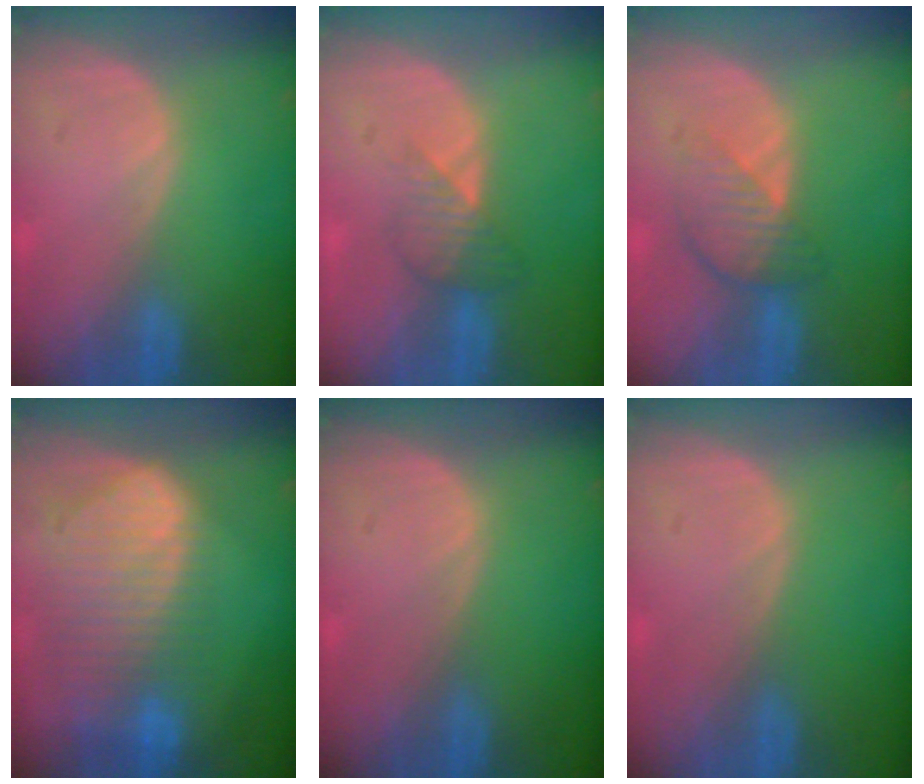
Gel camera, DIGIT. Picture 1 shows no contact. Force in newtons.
{"total": 3.4, "press": 3.2, "slide": 1.2}
{"total": 4.5, "press": 4.1, "slide": 2.0}
{"total": 10.6, "press": 9.1, "slide": 5.4}
{"total": 0.0}
{"total": 0.0}